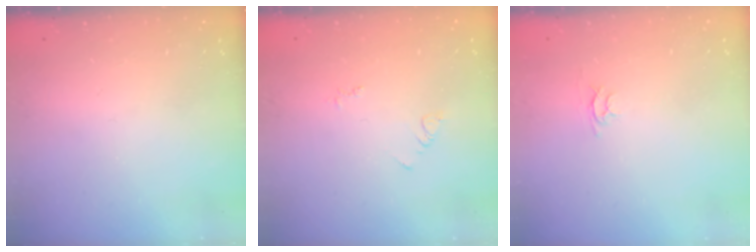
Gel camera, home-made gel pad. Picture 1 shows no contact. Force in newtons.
{"total": 2.9, "press": 2.9, "slide": 0.4}
{"total": 2.4, "press": 2.4, "slide": 0.3}